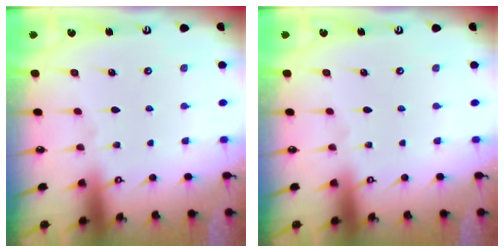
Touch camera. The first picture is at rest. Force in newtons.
{"total": 0.0}